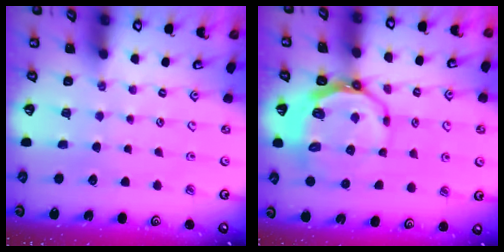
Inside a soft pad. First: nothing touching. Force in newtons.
{"total": 10.0, "press": 9.2, "slide": 3.8}